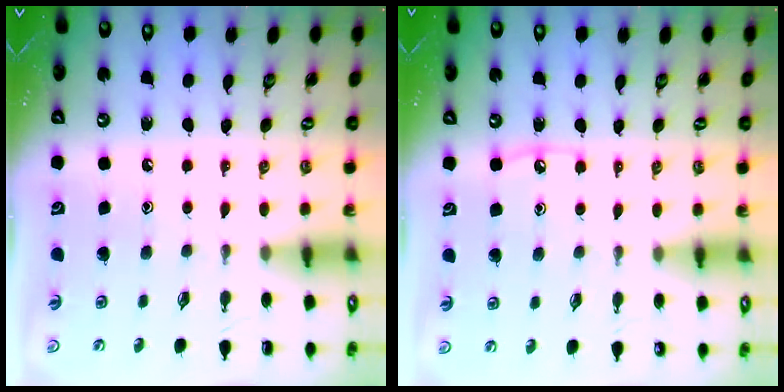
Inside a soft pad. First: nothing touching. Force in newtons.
{"total": 3.6, "press": 3.6, "slide": 0.5}